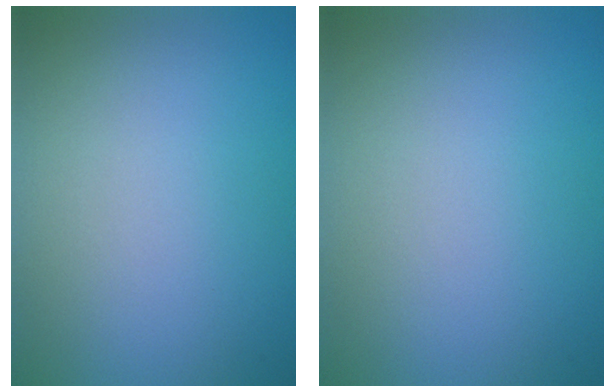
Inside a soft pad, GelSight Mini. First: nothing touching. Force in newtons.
{"total": 0.0}